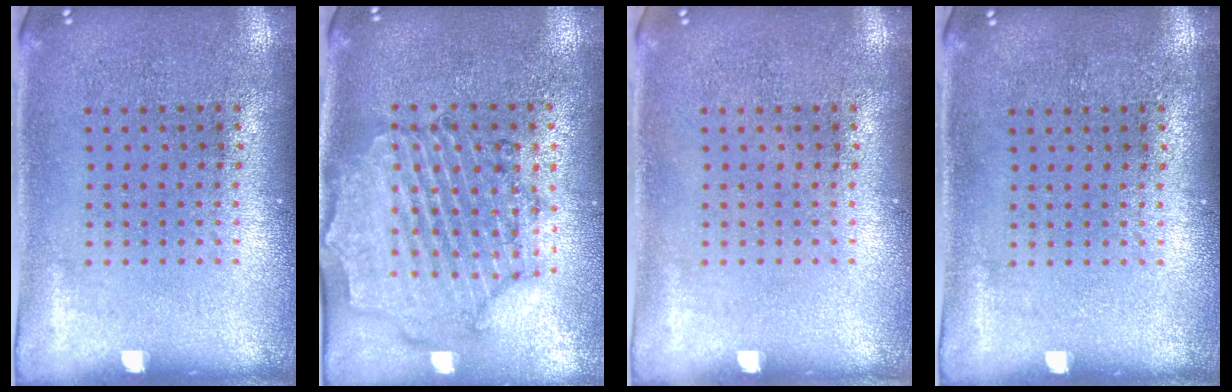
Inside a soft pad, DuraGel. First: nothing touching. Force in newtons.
{"total": 1.6, "press": 1.6, "slide": 0.3}
{"total": 0.0}
{"total": 0.0}